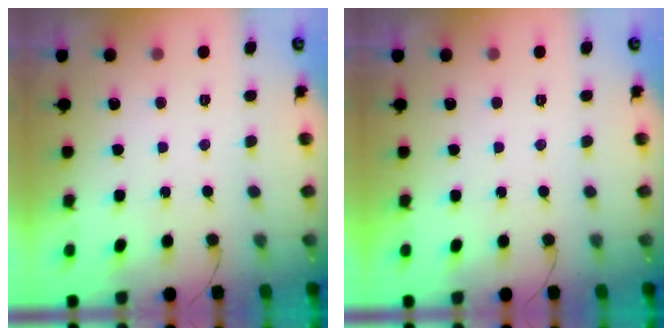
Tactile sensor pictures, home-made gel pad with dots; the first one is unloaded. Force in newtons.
{"total": 0.0}